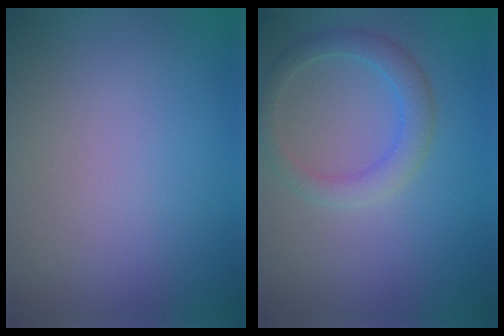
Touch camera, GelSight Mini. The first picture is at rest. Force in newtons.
{"total": 2.8, "press": 2.8, "slide": 0.1}